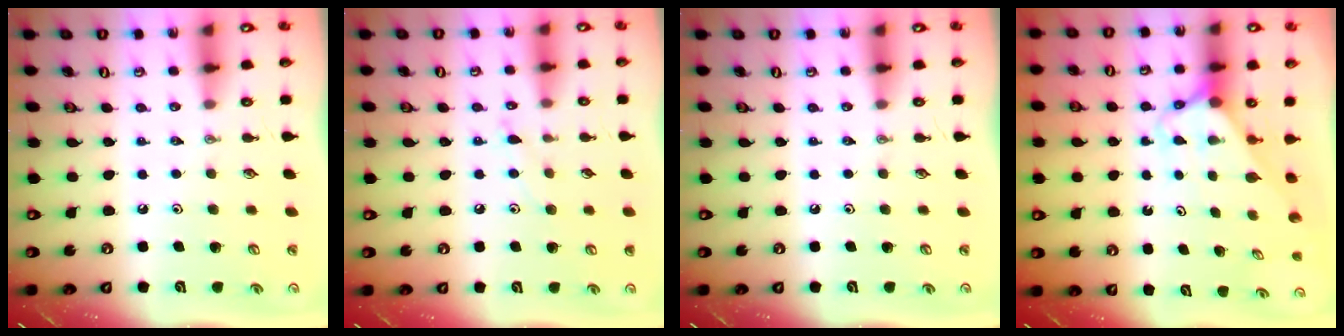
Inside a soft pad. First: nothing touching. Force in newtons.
{"total": 6.3, "press": 6.3, "slide": 0.6}
{"total": 0.0}
{"total": 2.9, "press": 2.9, "slide": 0.2}